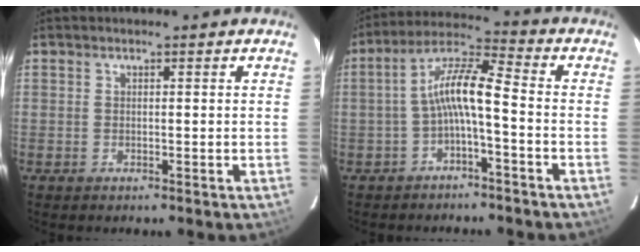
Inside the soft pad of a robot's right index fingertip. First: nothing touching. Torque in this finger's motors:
{"motor_torque": [1.22, -0.24, 0.76, 0.15]}